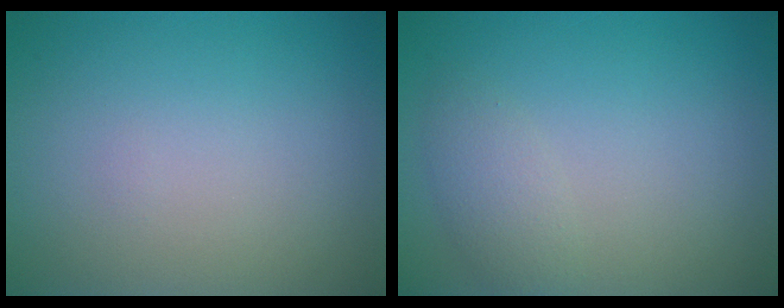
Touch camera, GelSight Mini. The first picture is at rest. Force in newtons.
{"total": 1.8, "press": 1.8, "slide": 0.1}